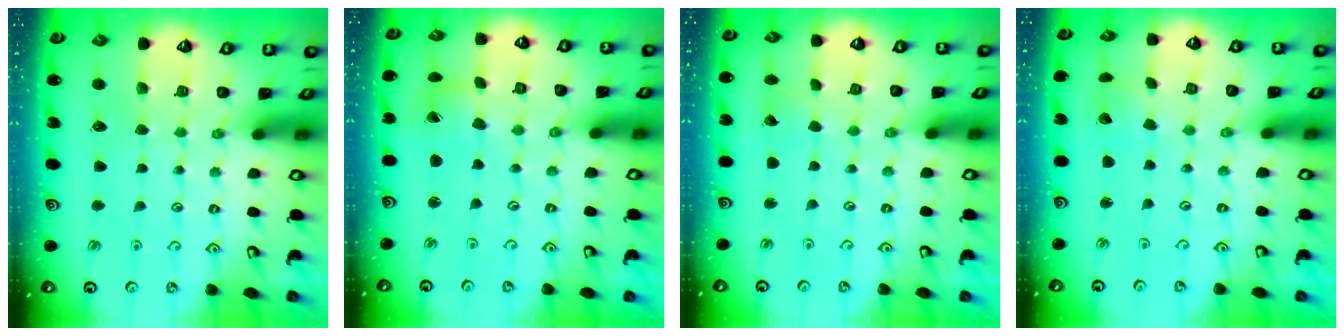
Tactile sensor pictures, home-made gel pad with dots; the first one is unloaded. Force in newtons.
{"total": 2.0, "press": 2.0, "slide": 0.3}
{"total": 1.4, "press": 1.4, "slide": 0.0}
{"total": 2.1, "press": 2.1, "slide": 0.2}